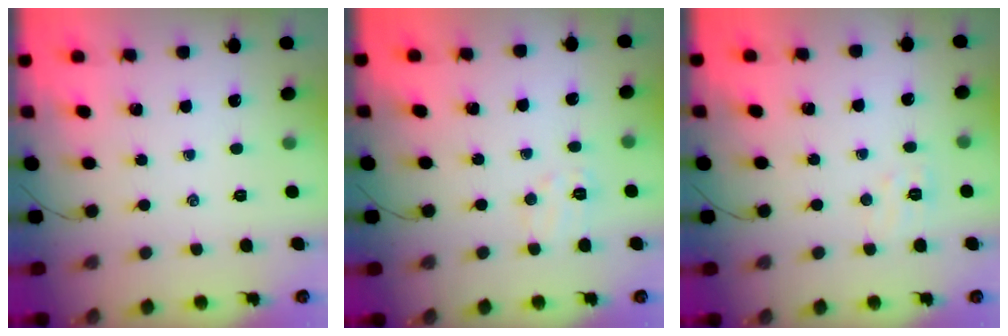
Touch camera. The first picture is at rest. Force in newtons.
{"total": 5.5, "press": 5.4, "slide": 1.1}
{"total": 5.0, "press": 4.9, "slide": 1.0}